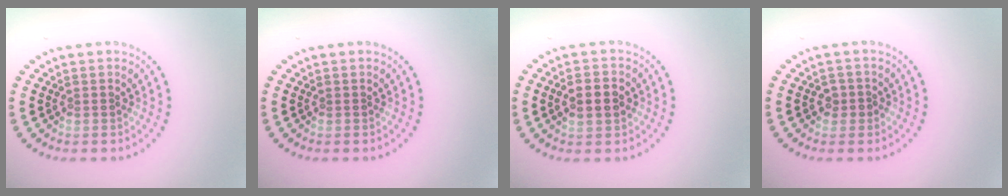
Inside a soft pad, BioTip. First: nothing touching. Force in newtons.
{"total": 0.0}
{"total": 2.6, "press": 2.6, "slide": 0.0}
{"total": 1.3, "press": 1.2, "slide": 0.3}